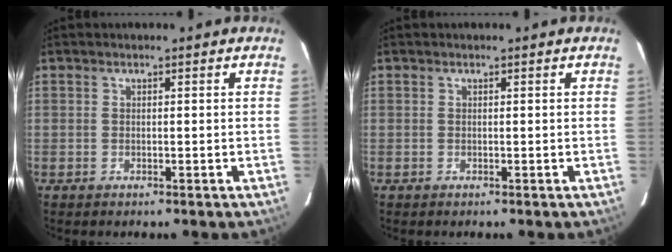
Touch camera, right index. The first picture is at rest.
{"total": 0.0}